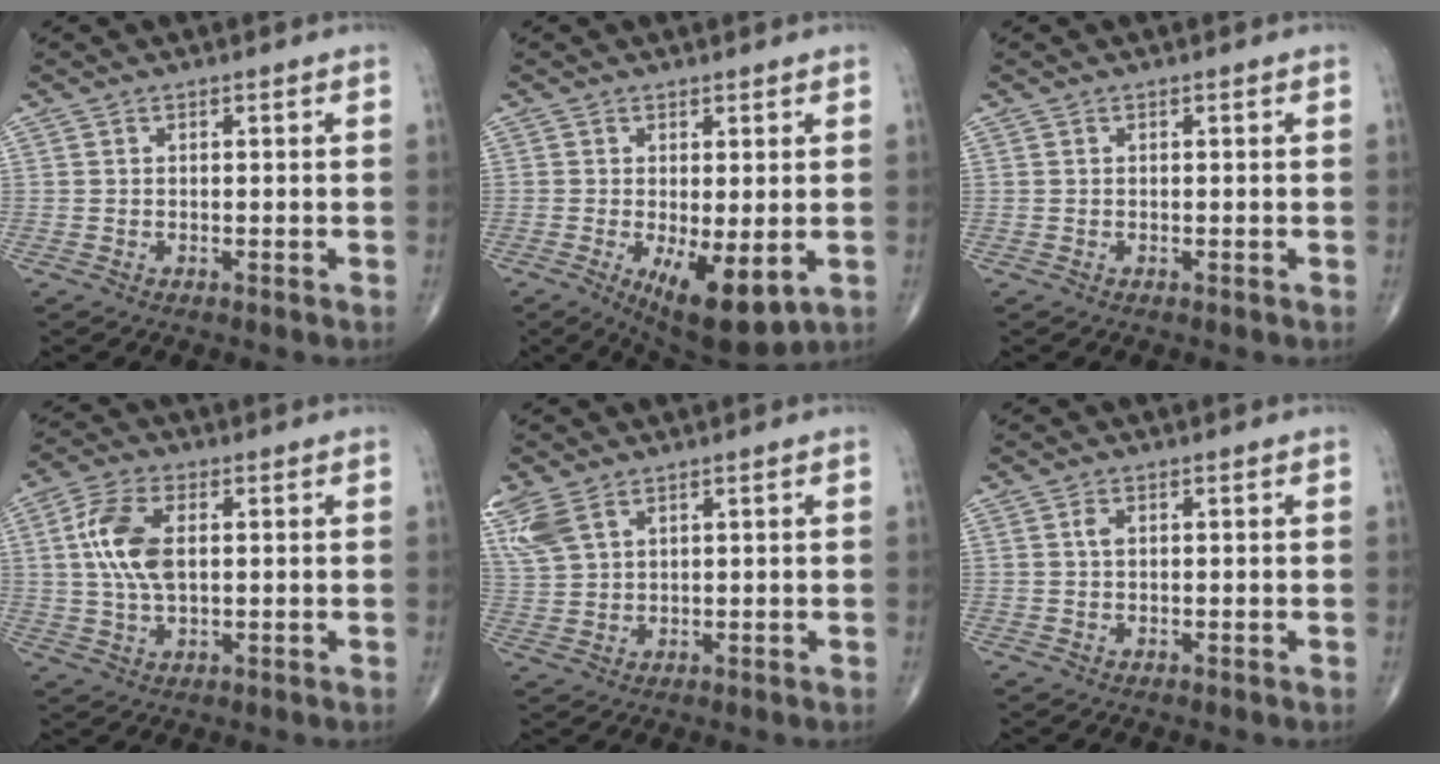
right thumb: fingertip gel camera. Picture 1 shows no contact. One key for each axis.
{"total": 9.8, "fx": -2.6, "fy": 3.6, "fz": 8.8, "tx": -0.130, "ty": -0.023, "tz": -0.029}
{"total": 0.0}
{"total": 9.9, "fx": 1.6, "fy": 5.2, "fz": 8.3, "tx": -0.178, "ty": 0.006, "tz": 0.030}
{"total": 8.0, "fx": 4.7, "fy": 4.2, "fz": 4.9, "tx": -0.126, "ty": 0.001, "tz": 0.106}
{"total": 1.4, "fx": 0.4, "fy": 0.8, "fz": 1.1, "tx": -0.024, "ty": 0.004, "tz": 0.007}